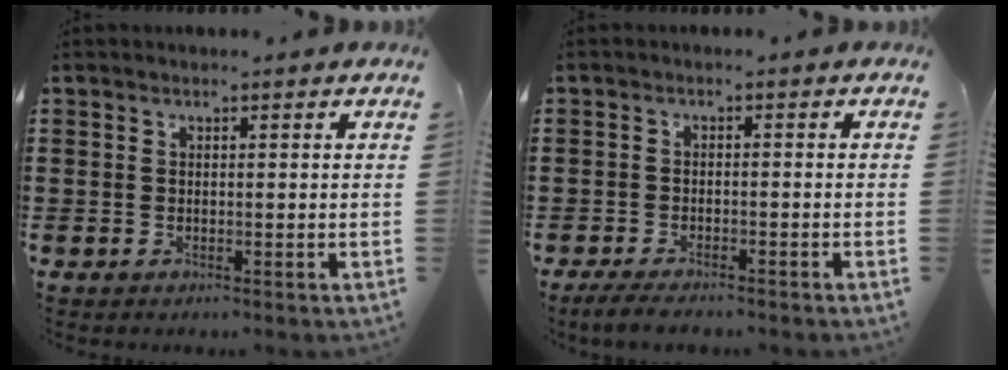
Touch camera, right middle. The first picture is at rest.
{"total": 2.6, "force": [-2.4, 0.5, 0.8], "torque": [-0.030, -0.002, -0.054]}